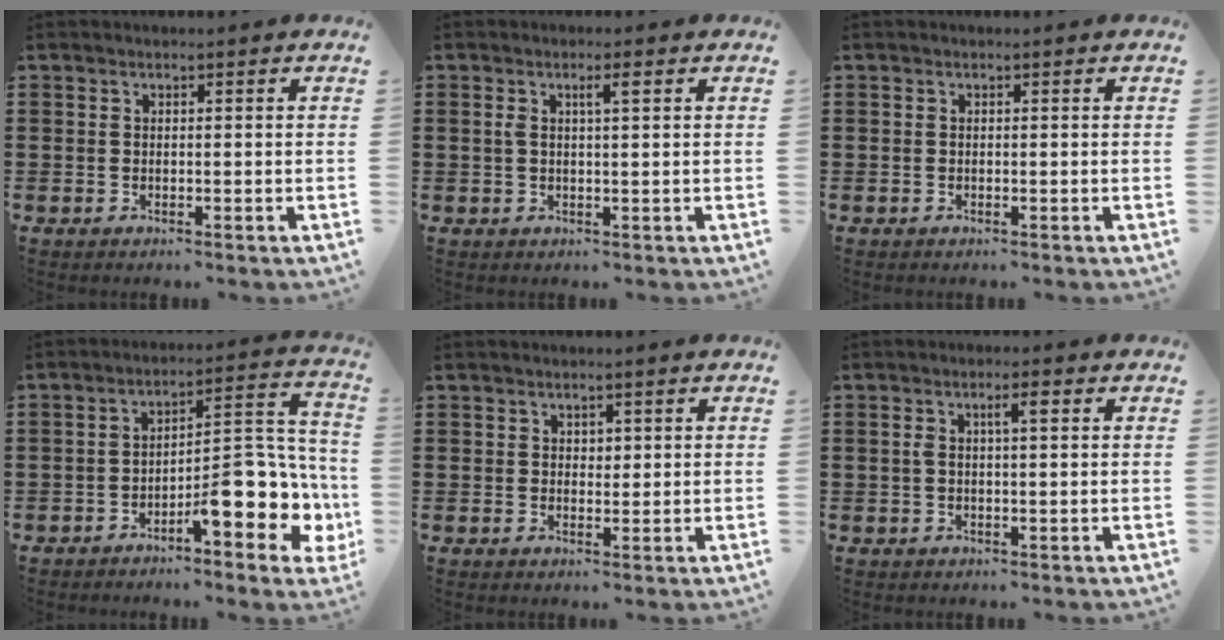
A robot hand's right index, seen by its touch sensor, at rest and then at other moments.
{"total": 2.3, "force": [0.8, 0.4, 2.2], "torque": [-0.044, 0.005, 0.010]}
{"total": 0.0}
{"total": 10.8, "force": [-4.8, 3.6, 9.0], "torque": [-0.102, -0.011, -0.090]}
{"total": 1.2, "force": [0.6, 1.0, 0.4], "torque": [-0.002, 0.002, 0.010]}
{"total": 2.5, "force": [0.6, 0.5, 2.4], "torque": [-0.040, 0.003, 0.005]}